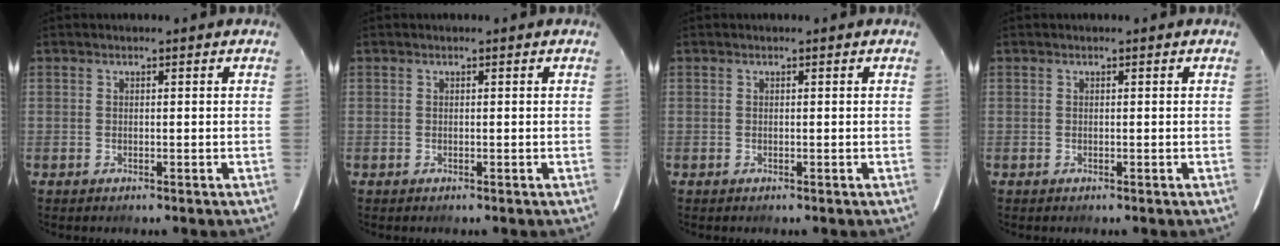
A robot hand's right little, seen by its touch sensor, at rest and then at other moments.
{"total": 0.0}
{"total": 0.0}
{"total": 0.0}